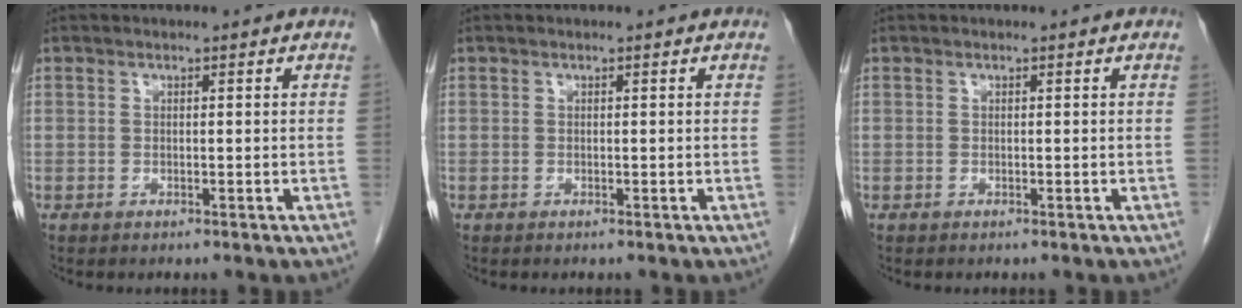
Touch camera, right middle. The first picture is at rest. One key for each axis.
{"total": 0.0}
{"total": 0.0}